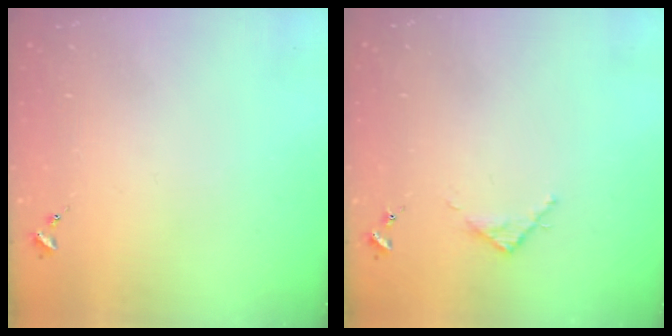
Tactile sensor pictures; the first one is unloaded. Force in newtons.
{"total": 2.8, "press": 2.8, "slide": 0.4}